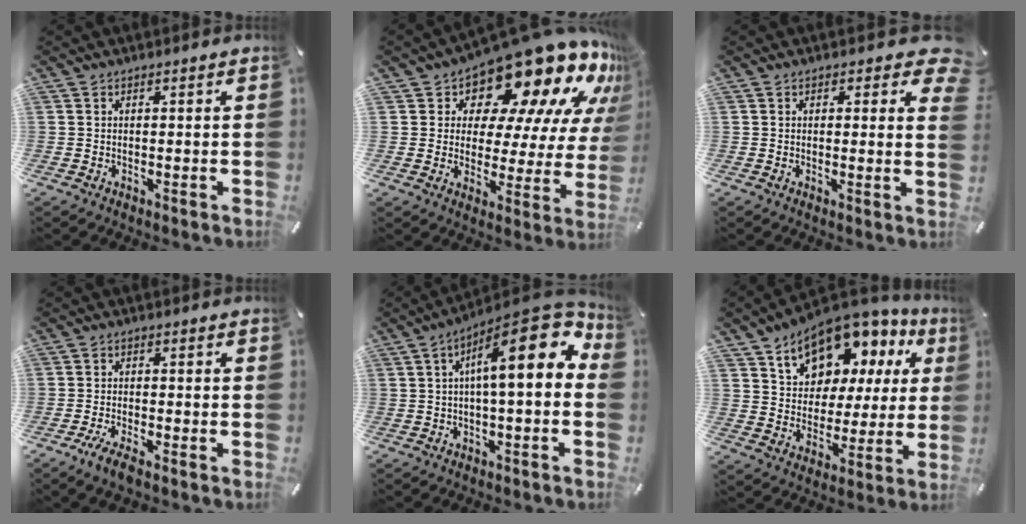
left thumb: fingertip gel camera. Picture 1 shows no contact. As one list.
[{"total": 19.6, "force": [14.8, 8.4, 9.6], "torque": [-0.143, -0.127, 0.247]}, {"total": 4.2, "force": [2.0, 2.3, 2.9], "torque": [-0.030, -0.006, 0.029]}, {"total": 3.9, "force": [-2.9, 0.9, 2.5], "torque": [-0.058, 0.004, -0.055]}, {"total": 16.3, "force": [4.7, 5.1, 14.8], "torque": [-0.223, -0.030, 0.070]}, {"total": 12.1, "force": [8.4, 8.0, 3.5], "torque": [-0.066, -0.067, 0.151]}]